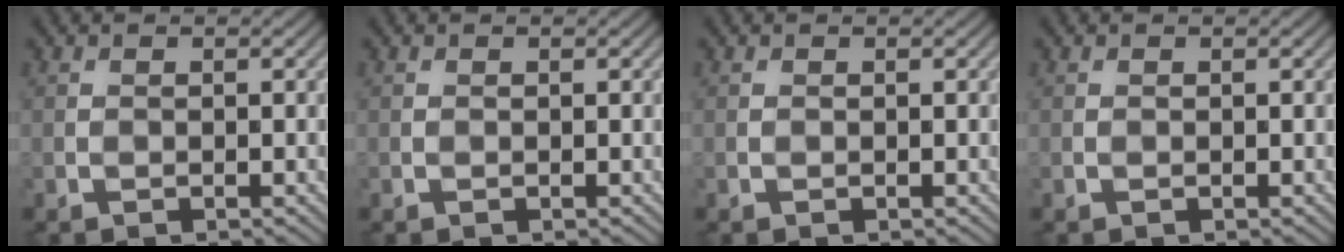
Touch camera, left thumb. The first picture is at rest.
{"total": 0.0}
{"total": 0.0}
{"total": 0.0}